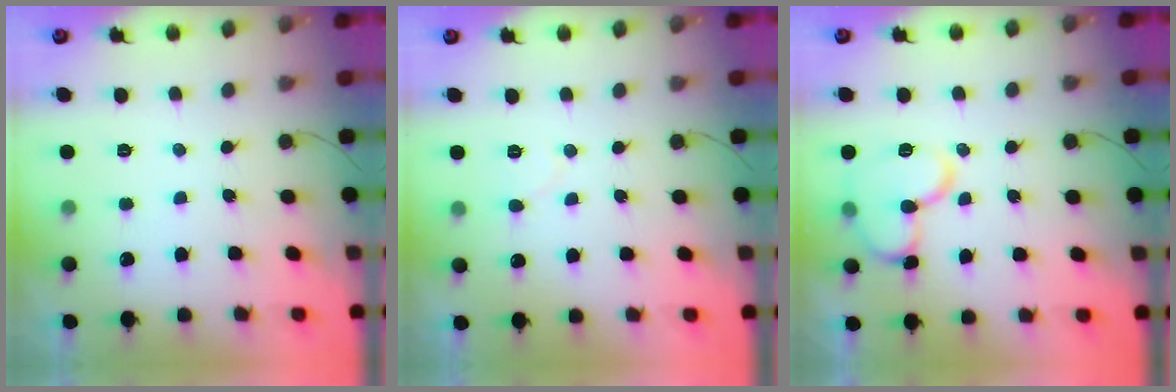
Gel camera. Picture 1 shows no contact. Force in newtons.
{"total": 3.6, "press": 3.6, "slide": 0.4}
{"total": 12.8, "press": 12.8, "slide": 1.5}